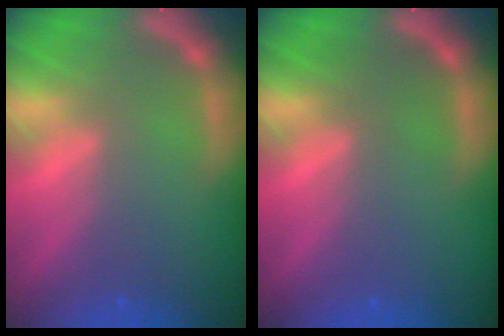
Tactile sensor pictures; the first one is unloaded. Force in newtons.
{"total": 0.0}